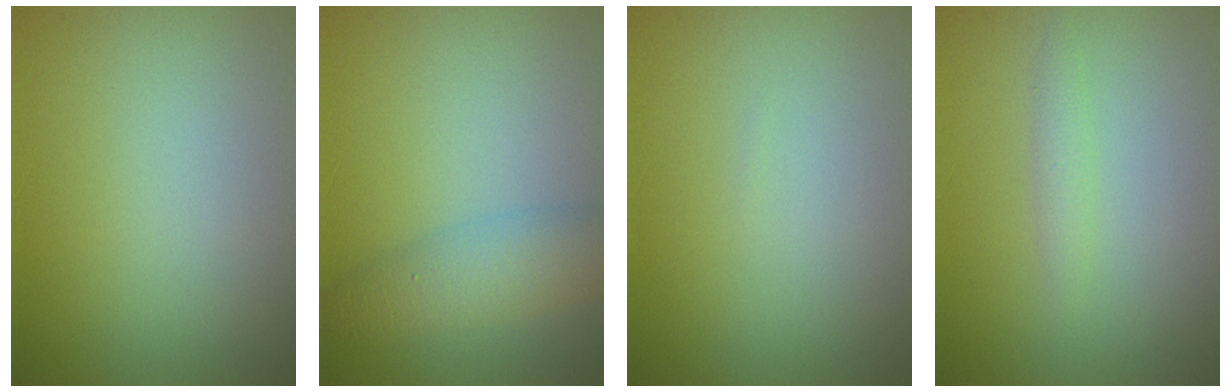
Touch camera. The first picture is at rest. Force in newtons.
{"total": 3.8, "press": 3.8, "slide": 0.1}
{"total": 0.0}
{"total": 1.0, "press": 1.0, "slide": 0.0}